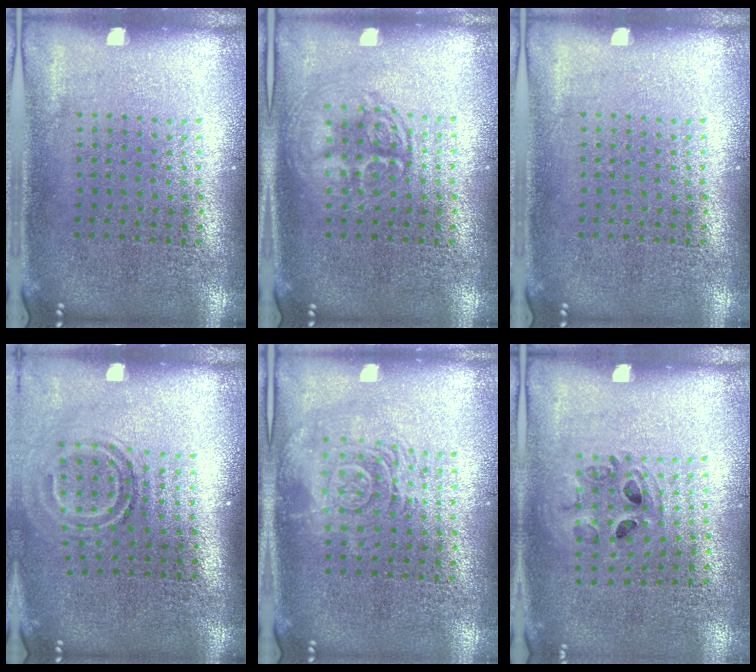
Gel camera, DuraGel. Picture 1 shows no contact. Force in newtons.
{"total": 1.4, "press": 1.4, "slide": 0.1}
{"total": 0.0}
{"total": 1.8, "press": 1.1, "slide": 1.4}
{"total": 2.6, "press": 2.6, "slide": 0.4}
{"total": 0.9, "press": 0.9, "slide": 0.2}